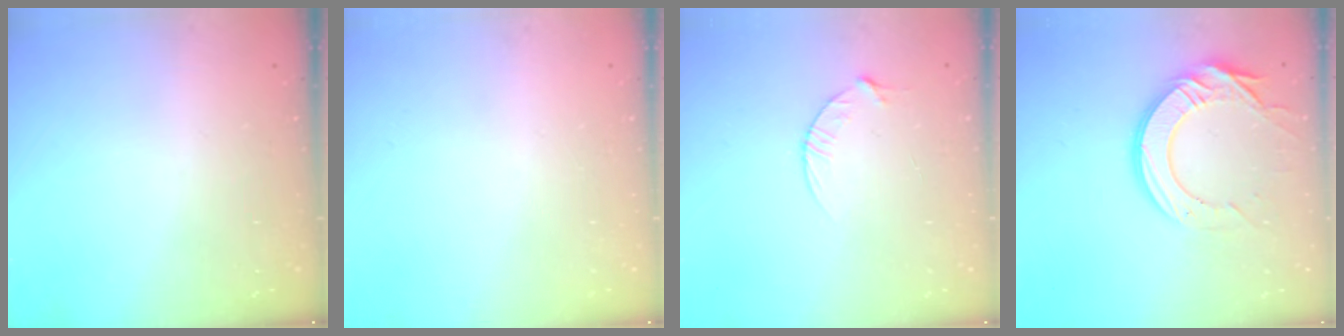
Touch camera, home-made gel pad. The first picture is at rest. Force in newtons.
{"total": 0.0}
{"total": 4.5, "press": 4.5, "slide": 0.5}
{"total": 15.8, "press": 15.7, "slide": 1.7}